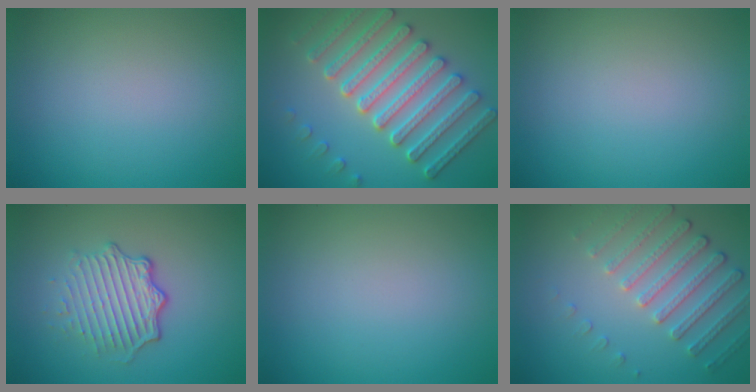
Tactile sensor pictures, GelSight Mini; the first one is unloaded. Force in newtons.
{"total": 6.7, "press": 6.1, "slide": 2.7}
{"total": 0.0}
{"total": 4.9, "press": 3.2, "slide": 3.7}
{"total": 0.0}
{"total": 4.5, "press": 3.4, "slide": 2.9}